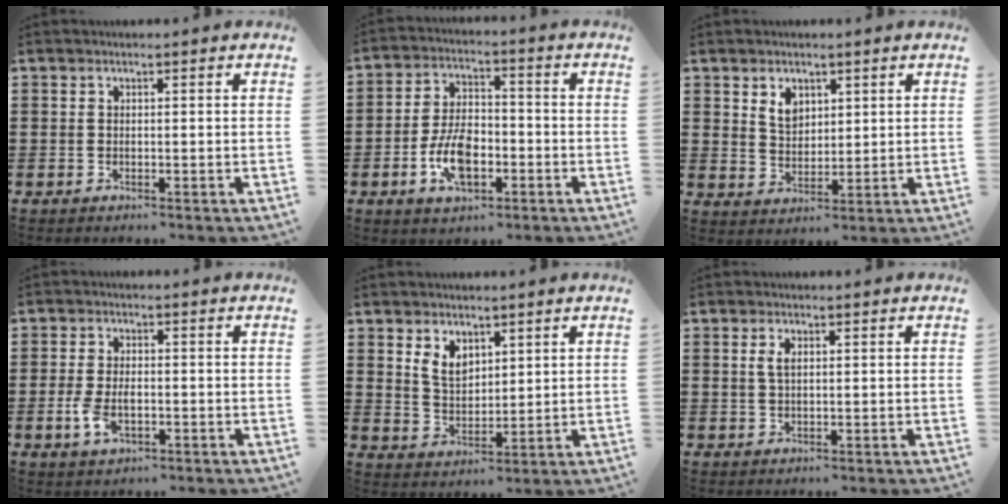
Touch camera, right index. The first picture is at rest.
{"total": 8.4, "force": [-2.8, 4.5, 6.5], "torque": [-0.142, 0.004, -0.056]}
{"total": 3.9, "force": [2.2, 2.6, 1.9], "torque": [-0.048, 0.009, 0.039]}
{"total": 4.3, "force": [-1.1, 2.3, 3.4], "torque": [-0.084, -0.004, -0.024]}
{"total": 4.4, "force": [2.5, 2.9, 2.3], "torque": [-0.047, 0.005, 0.044]}
{"total": 2.2, "force": [0.6, 1.0, 1.9], "torque": [-0.042, 0.006, 0.008]}